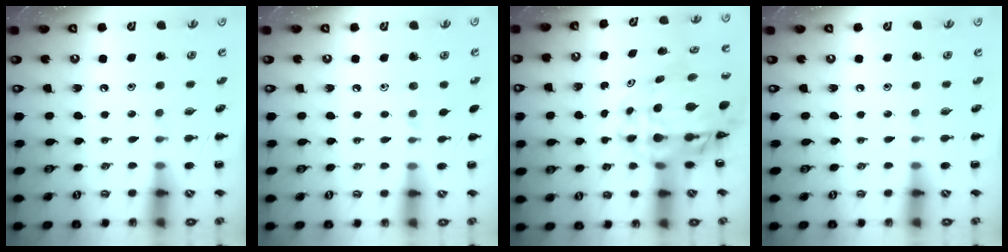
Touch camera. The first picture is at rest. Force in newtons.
{"total": 3.5, "press": 3.2, "slide": 1.5}
{"total": 11.8, "press": 11.1, "slide": 3.8}
{"total": 0.0}